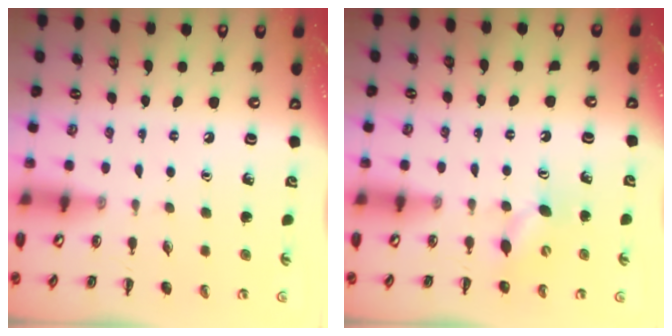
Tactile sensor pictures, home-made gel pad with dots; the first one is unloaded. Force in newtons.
{"total": 5.1, "press": 4.9, "slide": 1.4}